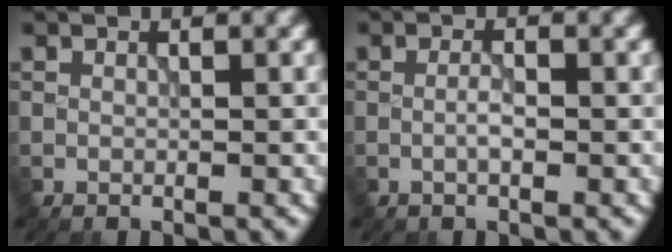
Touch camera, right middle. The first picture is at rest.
{"total": 1.3, "force": [-0.3, 0.3, 1.2], "torque": [-0.023, 0.001, -0.008]}